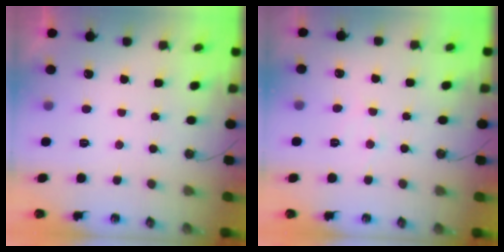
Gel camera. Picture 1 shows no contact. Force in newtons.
{"total": 4.4, "press": 4.3, "slide": 0.7}